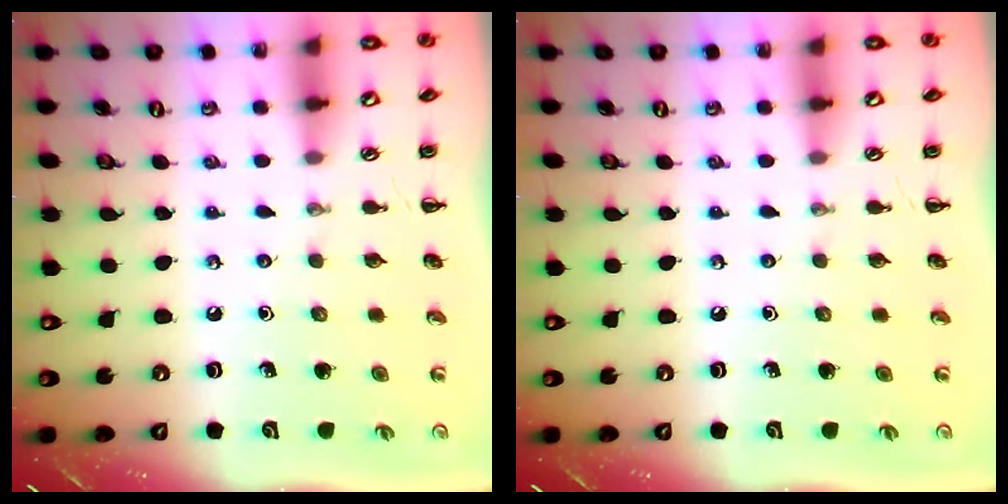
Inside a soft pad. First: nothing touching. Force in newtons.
{"total": 0.0}